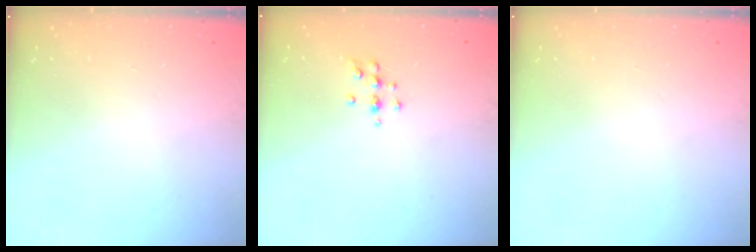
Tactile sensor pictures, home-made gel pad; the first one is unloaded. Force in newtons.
{"total": 4.9, "press": 4.8, "slide": 0.7}
{"total": 0.0}